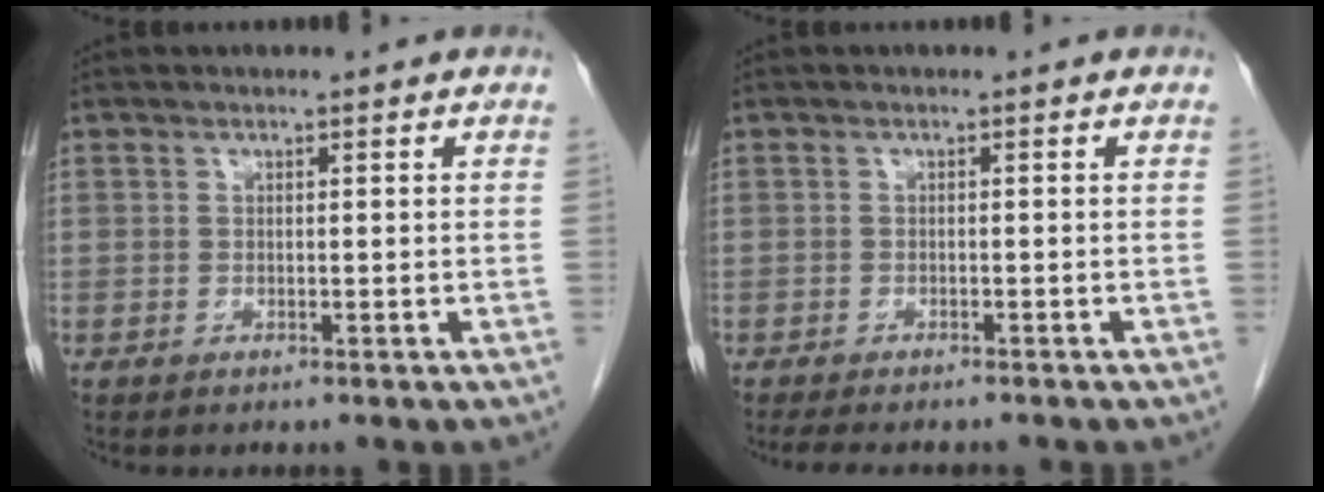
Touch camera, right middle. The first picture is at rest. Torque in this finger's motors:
{"motor_torque": [0.10, -0.08, -0.01, 0.00]}